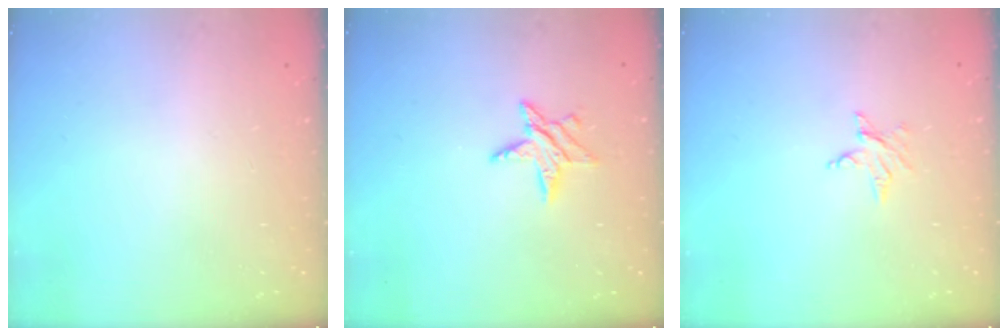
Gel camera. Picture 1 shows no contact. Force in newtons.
{"total": 5.9, "press": 5.9, "slide": 0.1}
{"total": 2.5, "press": 2.5, "slide": 0.4}